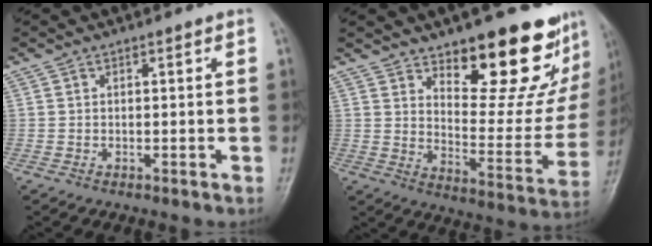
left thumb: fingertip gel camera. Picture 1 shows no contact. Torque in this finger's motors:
{"motor_torque": [0.60, 0.46, 0.20, -0.89, 0.15]}